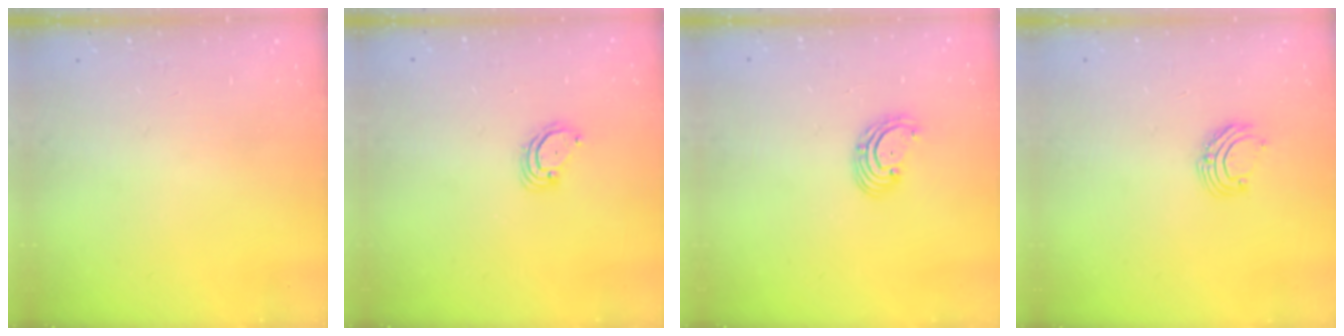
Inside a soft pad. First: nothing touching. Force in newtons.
{"total": 3.5, "press": 3.5, "slide": 0.3}
{"total": 2.7, "press": 2.7, "slide": 0.3}
{"total": 7.3, "press": 7.3, "slide": 0.9}